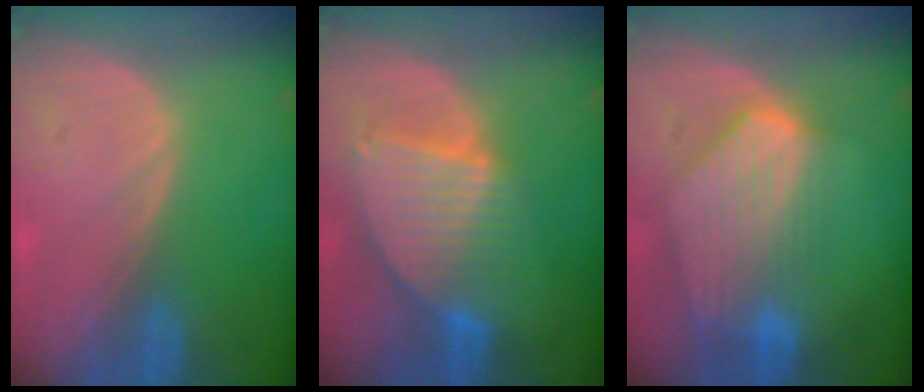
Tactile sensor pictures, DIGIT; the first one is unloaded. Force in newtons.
{"total": 8.6, "press": 7.5, "slide": 4.1}
{"total": 8.8, "press": 7.8, "slide": 4.0}